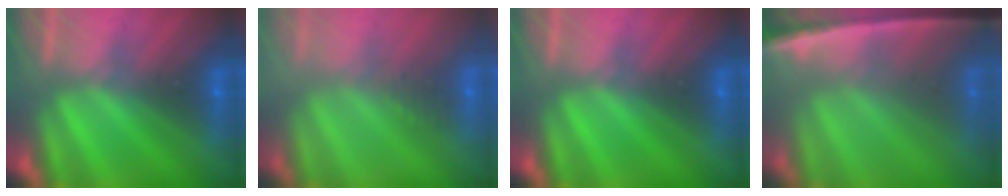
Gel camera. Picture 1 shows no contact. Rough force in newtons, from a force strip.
{"total": 2.6}
{"total": 0.0}
{"total": 6.5}